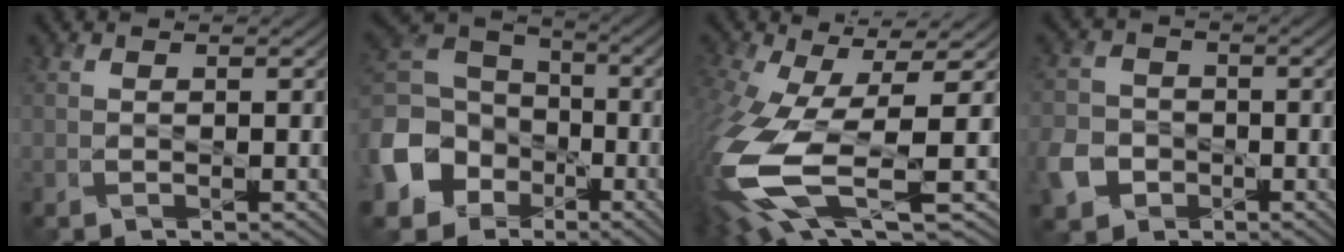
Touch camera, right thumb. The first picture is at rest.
{"total": 13.8, "force": [-5.2, 11.5, 5.7], "torque": [-0.205, -0.038, -0.112]}
{"total": 14.3, "force": [-4.0, 5.6, 12.5], "torque": [-0.313, -0.044, -0.050]}
{"total": 4.9, "force": [-2.4, 4.1, 1.4], "torque": [-0.043, -0.008, -0.061]}